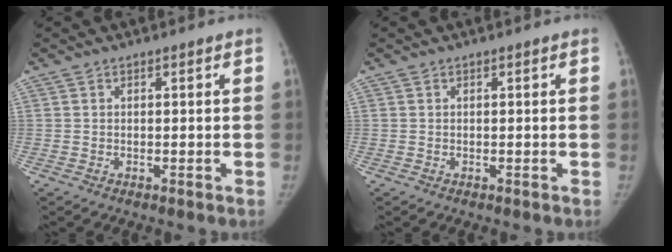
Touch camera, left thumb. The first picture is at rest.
{"total": 0.0}